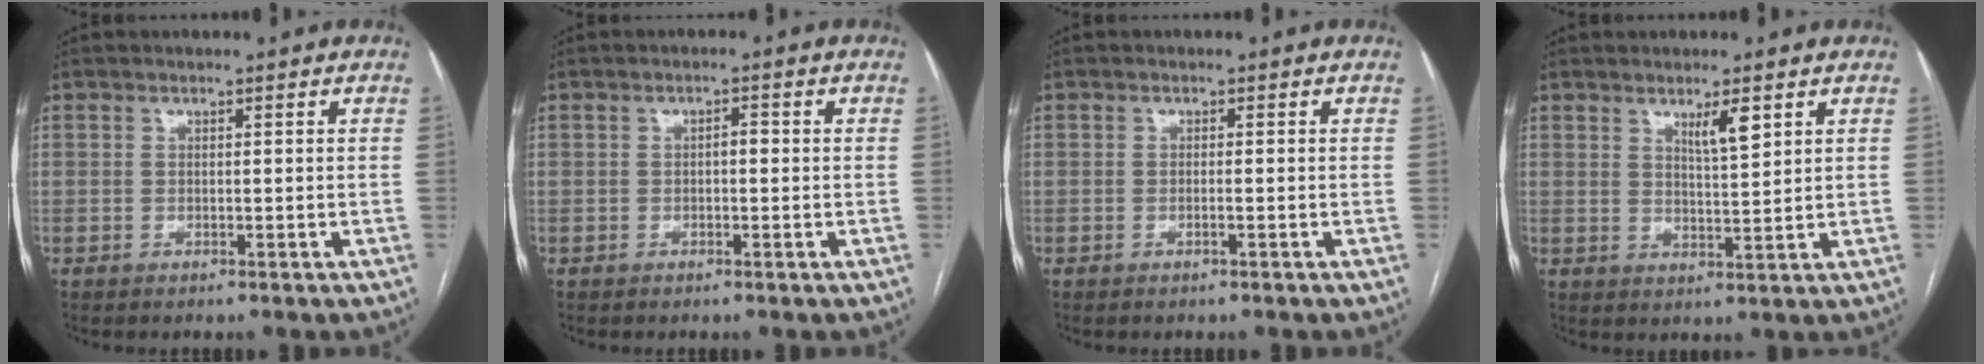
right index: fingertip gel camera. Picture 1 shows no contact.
{"total": 1.4, "force": [-0.1, 0.6, 1.2], "torque": [-0.015, 0.004, -0.004]}
{"total": 0.7, "force": [-0.3, -0.1, 0.6], "torque": [-0.013, 0.000, -0.005]}
{"total": 4.0, "force": [2.3, 0.5, 3.2], "torque": [-0.055, -0.005, 0.042]}